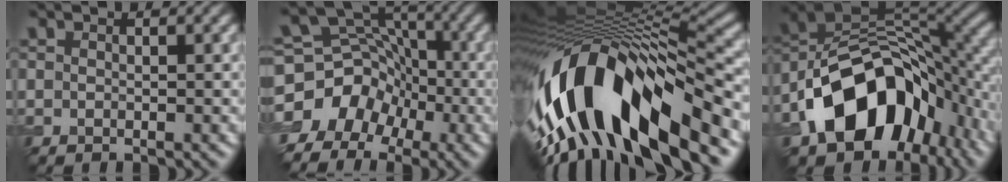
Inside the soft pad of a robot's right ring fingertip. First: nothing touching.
{"total": 8.2, "force": [-4.2, 6.6, 2.3], "torque": [-0.024, 0.016, -0.082]}
{"total": 16.4, "force": [-5.2, 6.2, 14.3], "torque": [-0.255, -0.004, -0.075]}
{"total": 14.2, "force": [-6.1, 9.3, 8.8], "torque": [-0.138, 0.004, -0.117]}